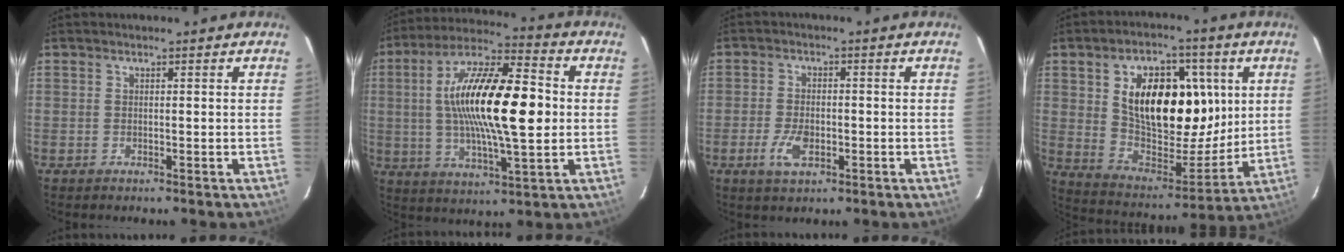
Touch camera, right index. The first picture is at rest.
{"total": 20.6, "force": [1.1, 5.7, 19.7], "torque": [-0.360, 0.015, 0.013]}
{"total": 5.5, "force": [-2.2, 2.9, 4.1], "torque": [-0.092, -0.006, -0.038]}
{"total": 20.4, "force": [5.5, 11.9, 15.7], "torque": [-0.273, 0.010, 0.107]}